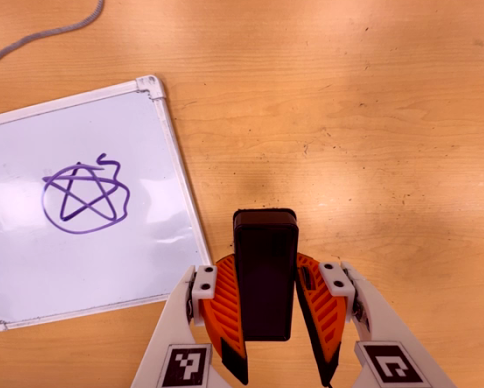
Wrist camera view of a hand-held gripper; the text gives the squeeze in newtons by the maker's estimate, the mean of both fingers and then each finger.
{"total": 8.4, "left": 6.7, "right": 10.2}